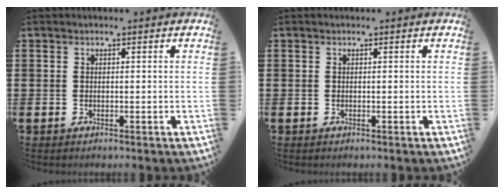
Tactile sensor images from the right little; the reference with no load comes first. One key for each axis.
{"total": 0.0}